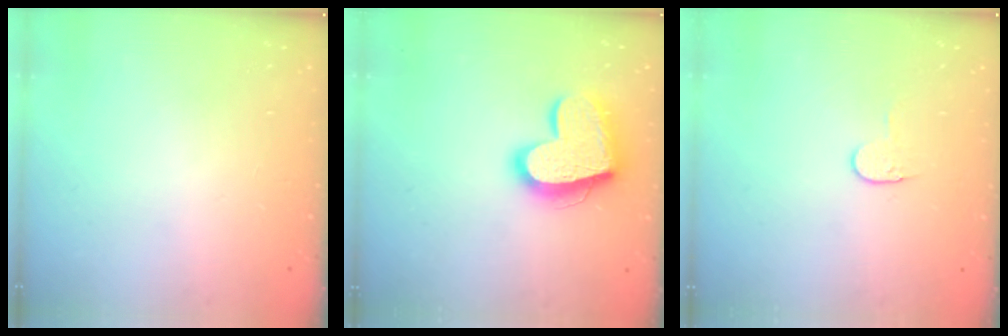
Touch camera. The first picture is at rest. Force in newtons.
{"total": 19.3, "press": 19.2, "slide": 1.5}
{"total": 4.1, "press": 4.1, "slide": 0.4}